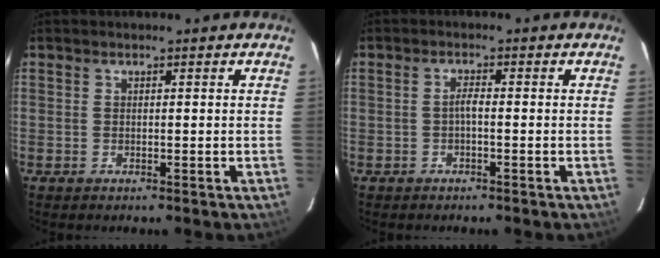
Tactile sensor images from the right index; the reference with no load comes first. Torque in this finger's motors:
{"motor_torque": [0.27, 0.10, 0.24, 0.04]}